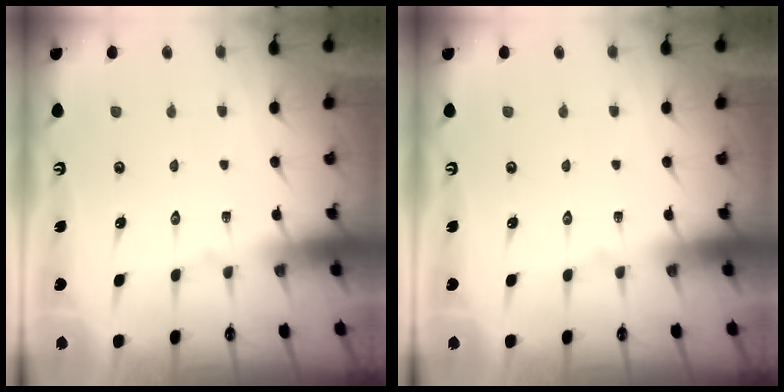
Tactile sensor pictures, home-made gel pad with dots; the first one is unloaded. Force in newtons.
{"total": 0.0}